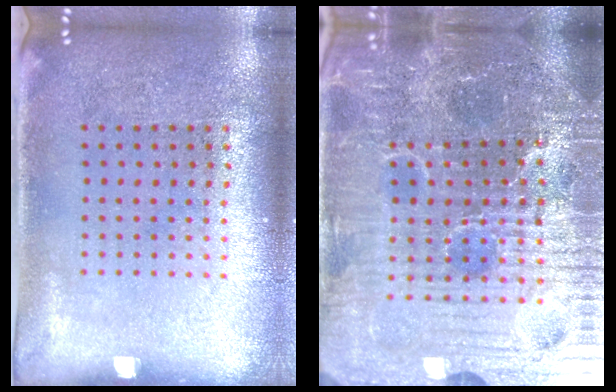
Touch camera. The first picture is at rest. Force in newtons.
{"total": 6.6, "press": 6.1, "slide": 2.7}